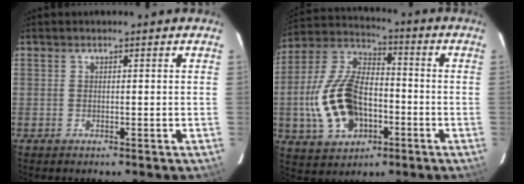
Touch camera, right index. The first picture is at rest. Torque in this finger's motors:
{"motor_torque": [1.38, -0.76, 0.47, 0.10]}